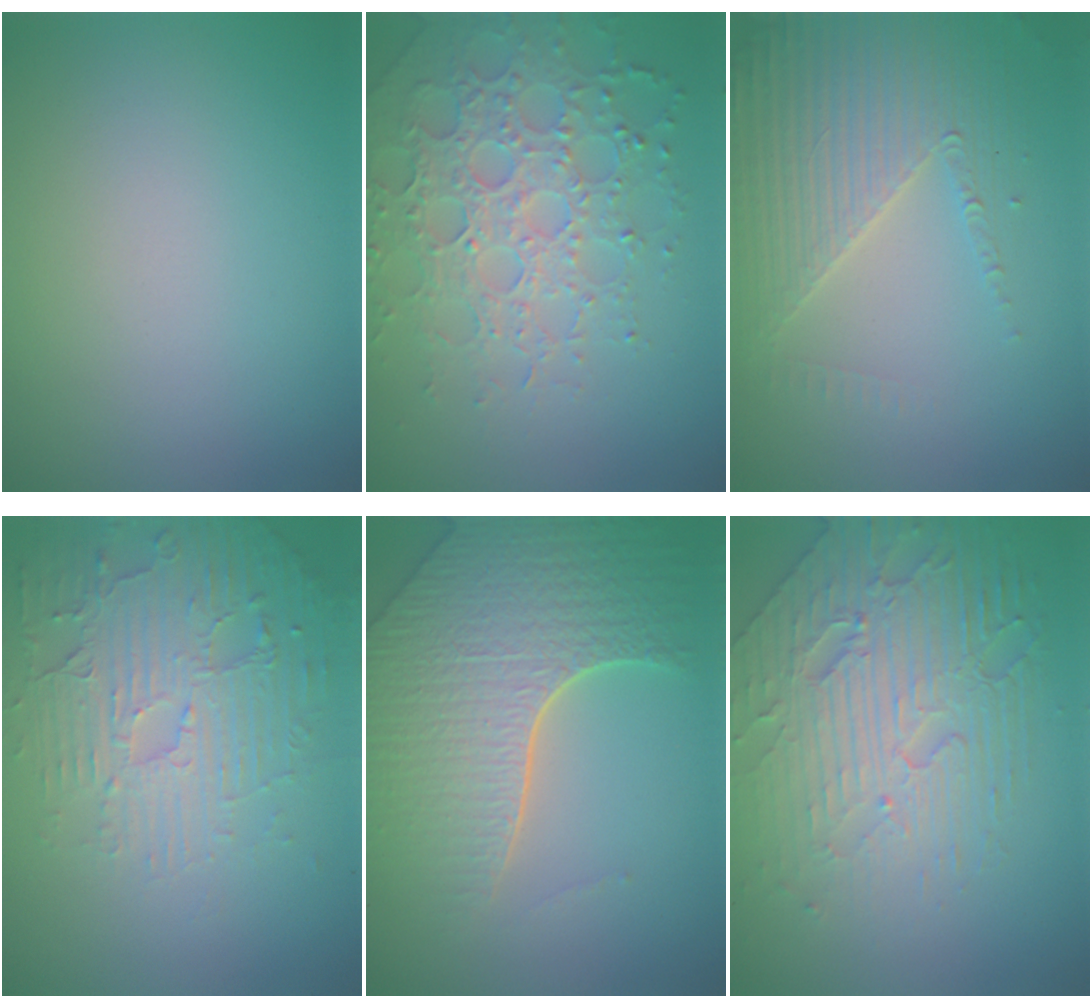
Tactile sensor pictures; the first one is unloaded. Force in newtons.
{"total": 4.9, "press": 4.7, "slide": 1.3}
{"total": 4.1, "press": 3.7, "slide": 1.8}
{"total": 5.5, "press": 3.8, "slide": 4.0}
{"total": 8.1, "press": 5.7, "slide": 5.7}
{"total": 7.6, "press": 5.3, "slide": 5.4}